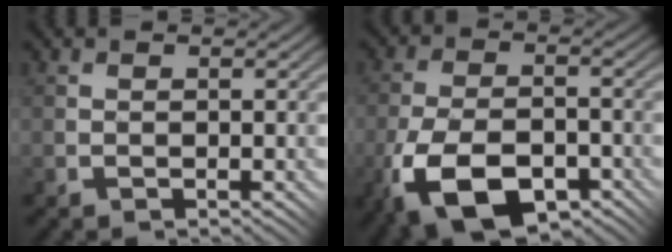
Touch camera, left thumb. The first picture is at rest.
{"total": 12.0, "force": [-6.9, 5.7, 7.9], "torque": [-0.173, -0.024, -0.129]}